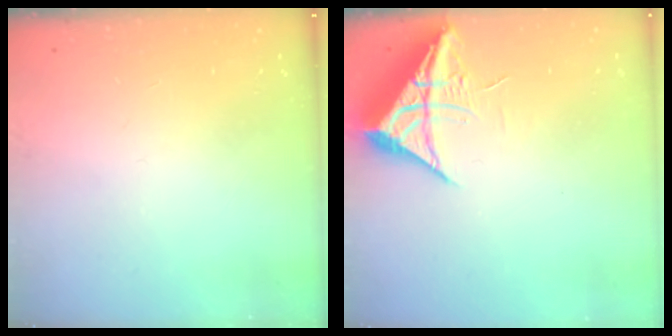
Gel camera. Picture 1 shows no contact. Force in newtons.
{"total": 10.0, "press": 9.9, "slide": 1.0}